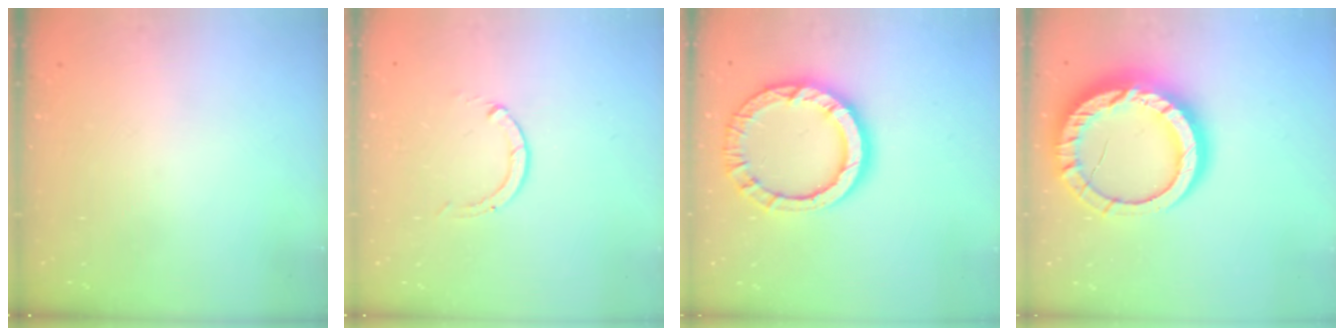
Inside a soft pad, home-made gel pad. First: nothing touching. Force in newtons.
{"total": 0.0}
{"total": 13.5, "press": 13.5, "slide": 1.1}
{"total": 19.6, "press": 19.5, "slide": 1.8}